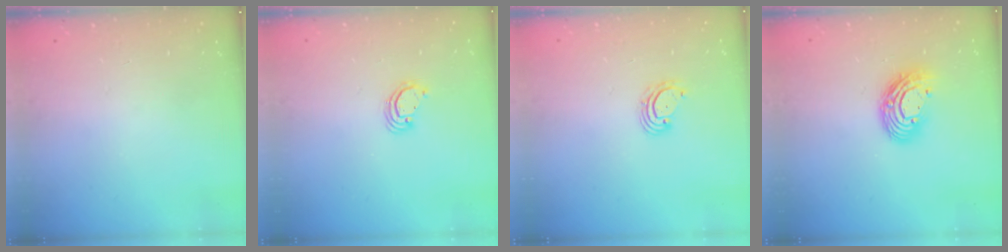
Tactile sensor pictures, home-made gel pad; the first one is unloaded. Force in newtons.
{"total": 3.7, "press": 3.6, "slide": 0.2}
{"total": 2.9, "press": 2.9, "slide": 0.1}
{"total": 11.8, "press": 11.8, "slide": 0.8}